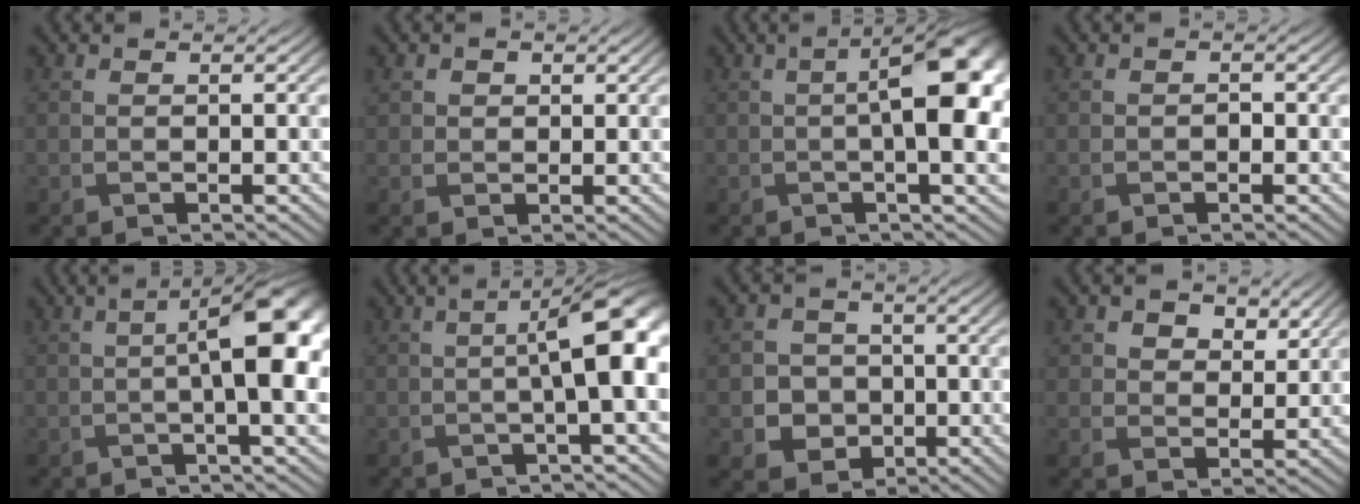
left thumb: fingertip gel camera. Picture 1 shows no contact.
{"total": 1.6, "force": [0.7, 1.4, 0.4], "torque": [-0.011, -0.003, 0.010]}
{"total": 10.9, "force": [0.9, 3.8, 10.2], "torque": [-0.134, 0.005, 0.013]}
{"total": 0.7, "force": [-0.3, 0.5, 0.3], "torque": [-0.004, -0.001, -0.007]}
{"total": 9.7, "force": [0.6, 2.9, 9.2], "torque": [-0.130, 0.004, 0.011]}
{"total": 7.7, "force": [0.4, 1.9, 7.4], "torque": [-0.096, 0.012, 0.004]}
{"total": 5.0, "force": [-0.9, 4.6, 1.6], "torque": [-0.032, -0.004, -0.033]}
{"total": 5.1, "force": [3.0, 3.4, 2.3], "torque": [-0.050, -0.012, 0.050]}